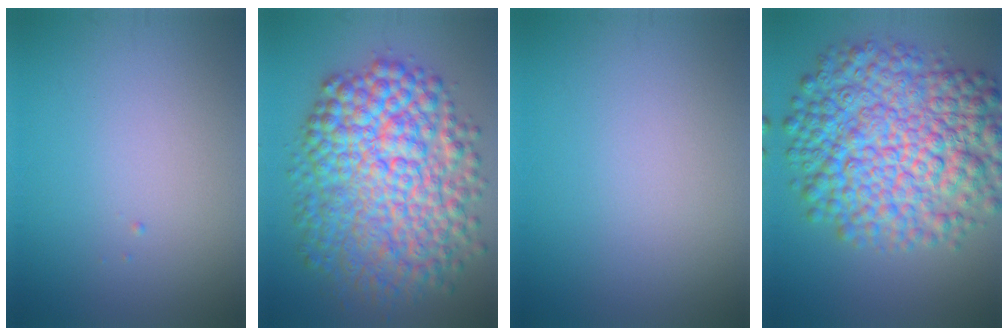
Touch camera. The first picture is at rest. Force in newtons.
{"total": 12.0, "press": 12.0, "slide": 0.1}
{"total": 0.0}
{"total": 12.1, "press": 12.1, "slide": 0.2}